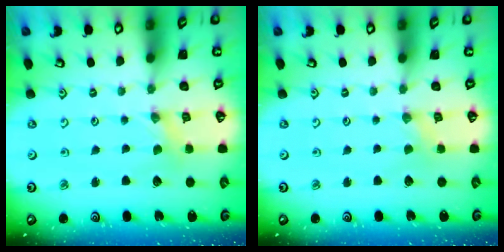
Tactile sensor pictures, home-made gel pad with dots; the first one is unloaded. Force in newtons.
{"total": 0.0}